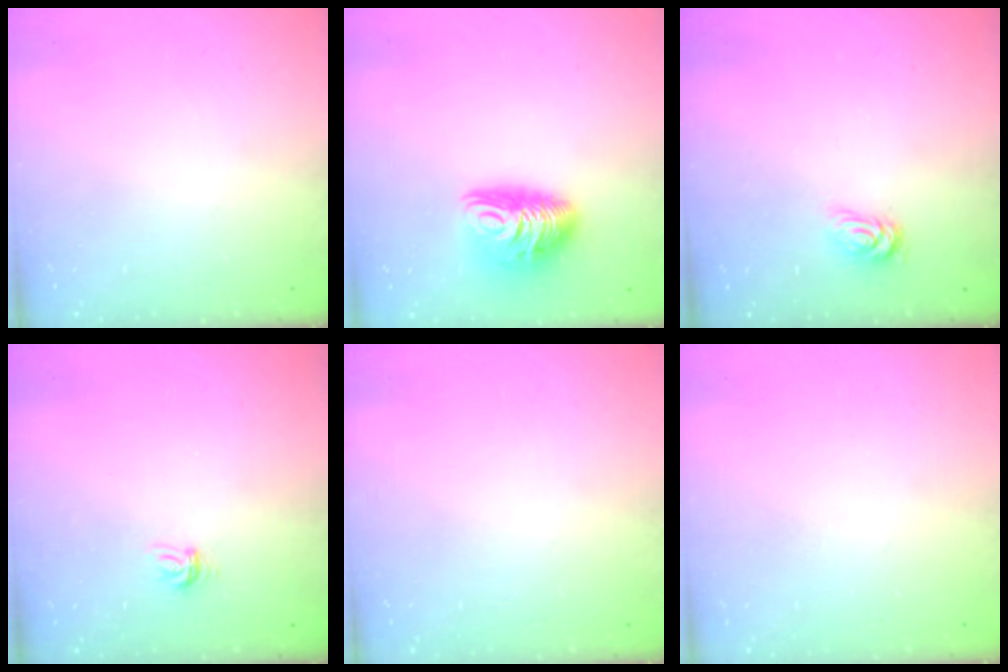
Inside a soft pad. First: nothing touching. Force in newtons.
{"total": 10.3, "press": 10.3, "slide": 0.3}
{"total": 2.6, "press": 2.6, "slide": 0.4}
{"total": 3.4, "press": 3.4, "slide": 0.2}
{"total": 0.0}
{"total": 0.0}